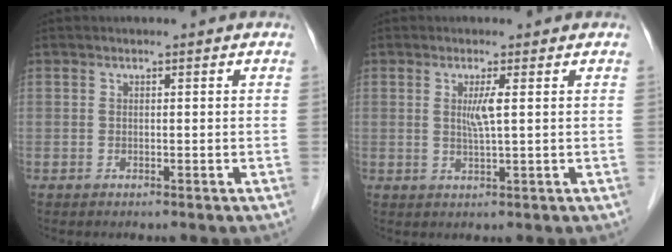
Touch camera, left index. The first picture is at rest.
{"total": 2.6, "force": [0.6, -0.4, 2.5], "torque": [-0.052, -0.003, 0.012]}